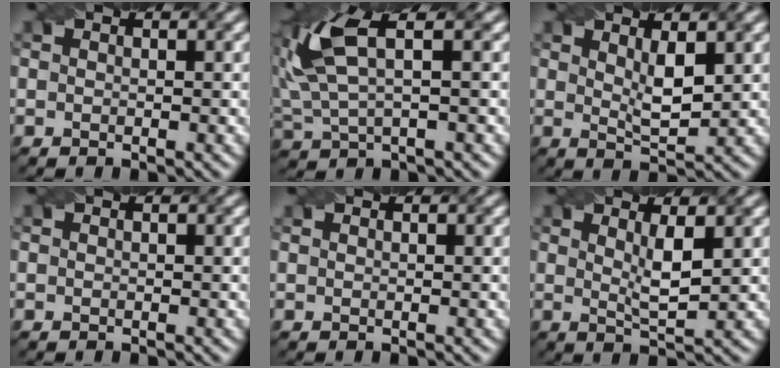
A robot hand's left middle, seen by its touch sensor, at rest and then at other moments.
{"total": 7.2, "force": [2.5, 2.7, 6.2], "torque": [-0.156, 0.012, 0.051]}
{"total": 2.8, "force": [1.1, 0.7, 2.4], "torque": [-0.044, -0.008, 0.022]}
{"total": 0.0}
{"total": 0.0}
{"total": 2.9, "force": [0.9, 0.6, 2.7], "torque": [-0.043, -0.008, 0.016]}